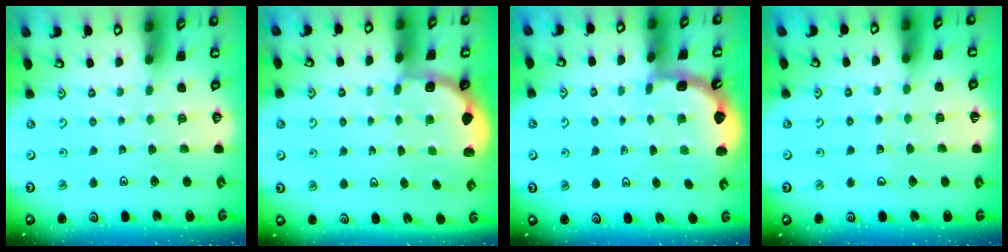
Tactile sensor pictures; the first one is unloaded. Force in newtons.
{"total": 1.8, "press": 1.6, "slide": 0.7}
{"total": 1.9, "press": 1.9, "slide": 0.2}
{"total": 3.7, "press": 3.7, "slide": 0.4}